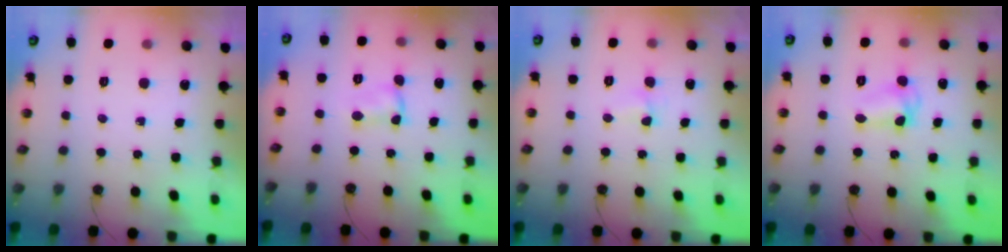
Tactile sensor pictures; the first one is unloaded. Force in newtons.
{"total": 1.3, "press": 1.2, "slide": 0.4}
{"total": 2.1, "press": 2.1, "slide": 0.5}
{"total": 5.8, "press": 5.8, "slide": 0.5}